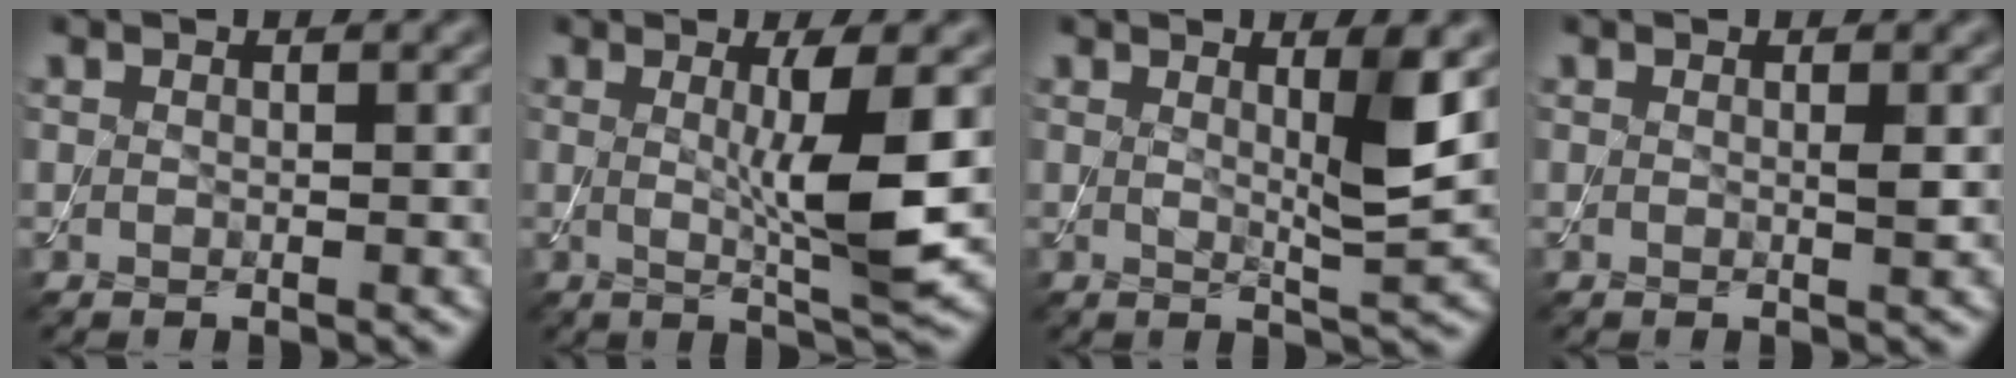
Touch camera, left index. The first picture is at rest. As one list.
[{"total": 5.4, "force": [0.4, 0.7, 5.3], "torque": [-0.088, -0.012, 0.010]}, {"total": 3.7, "force": [1.1, 0.5, 3.5], "torque": [-0.053, -0.012, 0.018]}, {"total": 0.7, "force": [0.1, 0.0, 0.7], "torque": [-0.010, 0.000, 0.000]}]